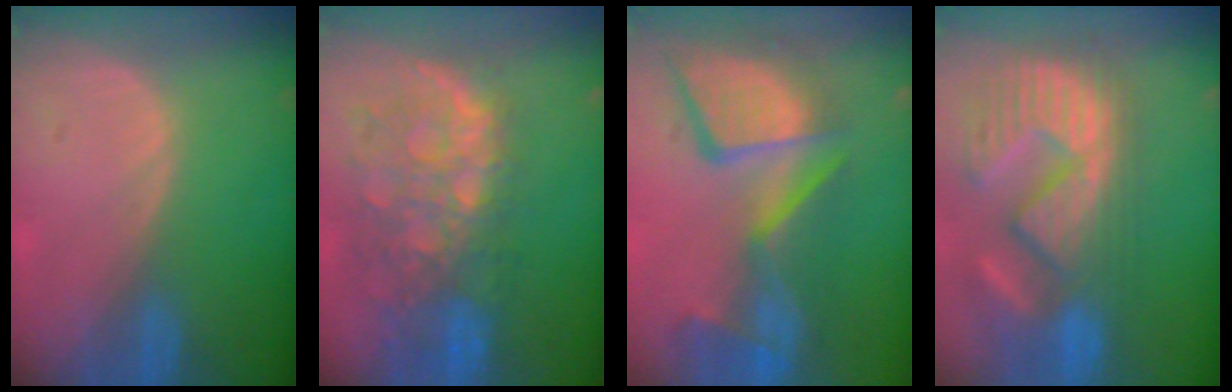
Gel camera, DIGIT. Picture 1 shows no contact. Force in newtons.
{"total": 11.1, "press": 9.6, "slide": 5.6}
{"total": 13.5, "press": 11.2, "slide": 7.6}
{"total": 13.8, "press": 12.2, "slide": 6.4}